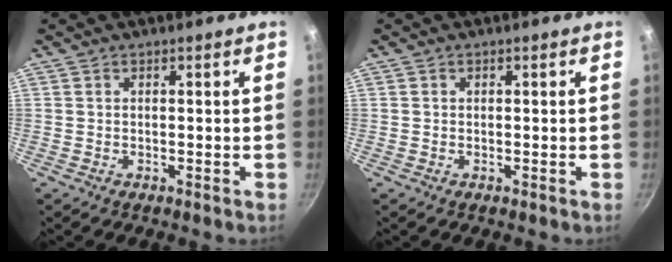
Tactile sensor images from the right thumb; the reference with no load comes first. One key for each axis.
{"total": 0.0}